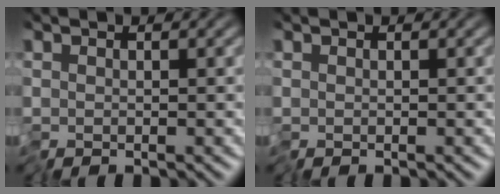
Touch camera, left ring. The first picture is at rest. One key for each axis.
{"total": 0.0}